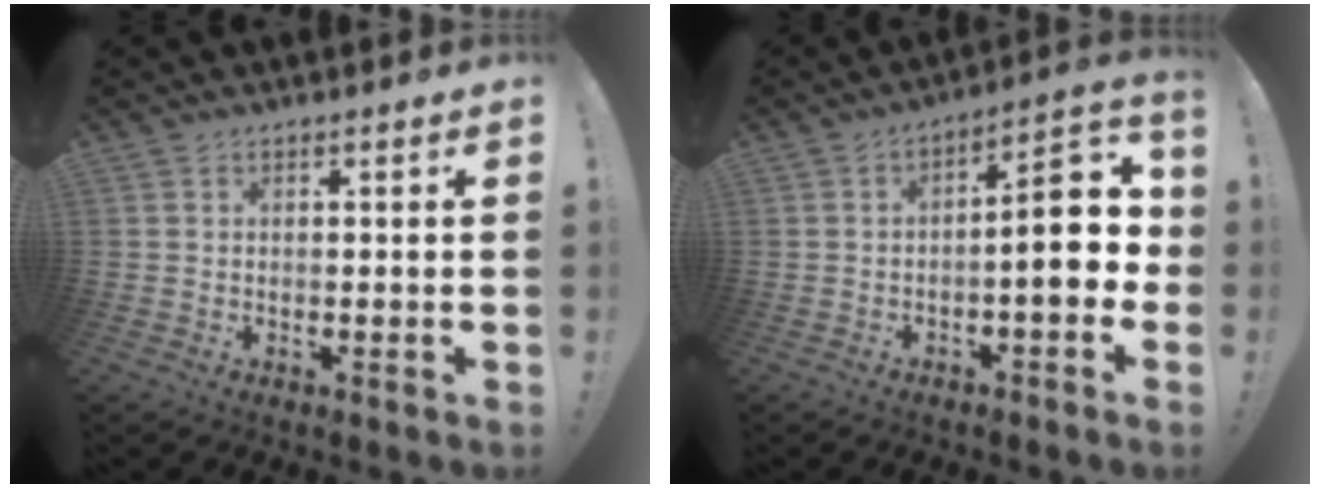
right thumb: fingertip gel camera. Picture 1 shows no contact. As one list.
[{"total": 14.4, "force": [-1.4, 5.3, 13.3], "torque": [-0.169, 0.010, -0.022]}]